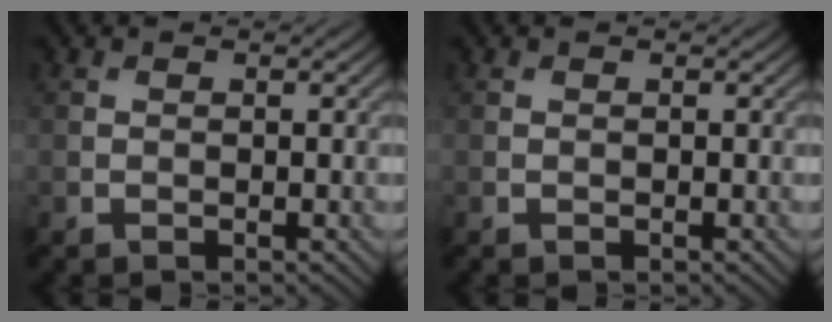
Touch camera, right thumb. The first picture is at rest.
{"total": 0.0}